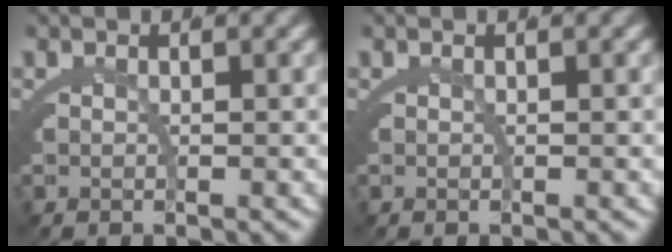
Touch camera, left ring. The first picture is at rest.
{"total": 0.0}